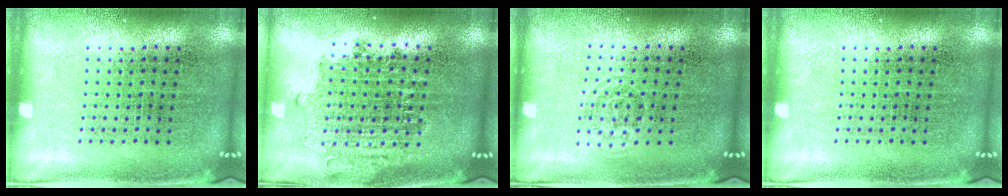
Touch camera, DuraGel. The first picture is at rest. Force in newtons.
{"total": 1.7, "press": 1.3, "slide": 1.0}
{"total": 0.7, "press": 0.4, "slide": 0.6}
{"total": 0.0}